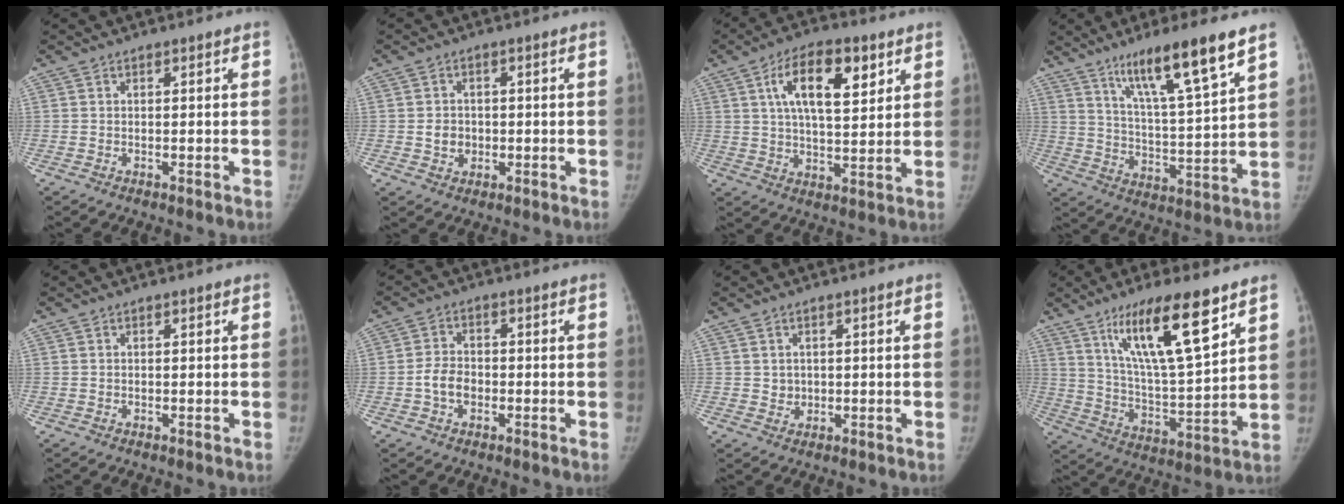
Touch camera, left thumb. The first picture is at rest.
{"total": 3.5, "force": [-0.3, 3.1, 1.6], "torque": [-0.013, 0.003, -0.001]}
{"total": 13.5, "force": [5.5, 5.9, 10.8], "torque": [-0.156, -0.015, 0.091]}
{"total": 15.6, "force": [9.9, 1.3, 12.0], "torque": [-0.198, -0.052, 0.172]}
{"total": 0.0}
{"total": 4.7, "force": [-1.2, 3.4, 3.0], "torque": [-0.050, 0.014, -0.026]}
{"total": 2.0, "force": [0.5, 1.8, 0.7], "torque": [-0.004, -0.004, 0.014]}
{"total": 18.2, "force": [10.5, 3.9, 14.4], "torque": [-0.230, -0.052, 0.194]}